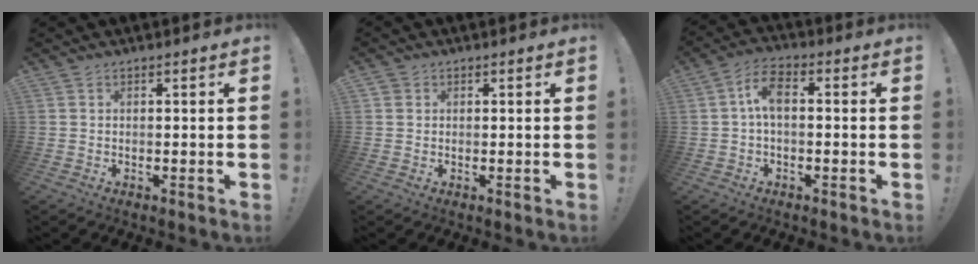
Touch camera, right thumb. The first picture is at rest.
{"total": 1.8, "force": [0.6, 1.6, 0.5], "torque": [-0.001, -0.002, 0.010]}
{"total": 6.7, "force": [0.2, 3.6, 5.6], "torque": [-0.123, 0.012, 0.005]}